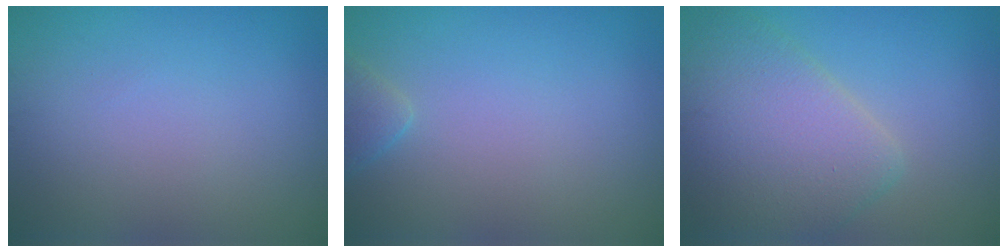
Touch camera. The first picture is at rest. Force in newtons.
{"total": 1.5, "press": 1.5, "slide": 0.1}
{"total": 6.8, "press": 6.8, "slide": 0.4}